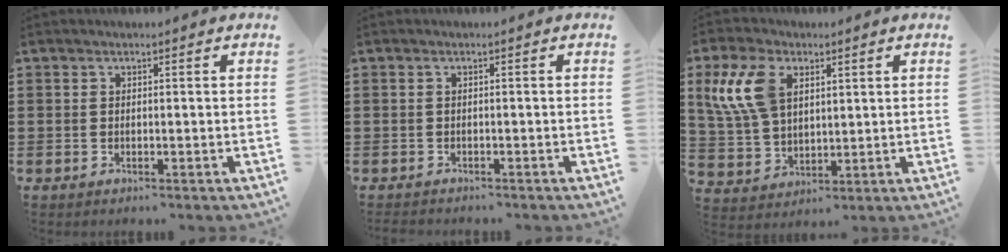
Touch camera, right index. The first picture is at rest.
{"total": 0.5, "force": [-0.5, 0.2, -0.1], "torque": [-0.002, 0.001, -0.012]}
{"total": 9.8, "force": [3.9, 6.0, 6.7], "torque": [-0.177, 0.008, 0.069]}